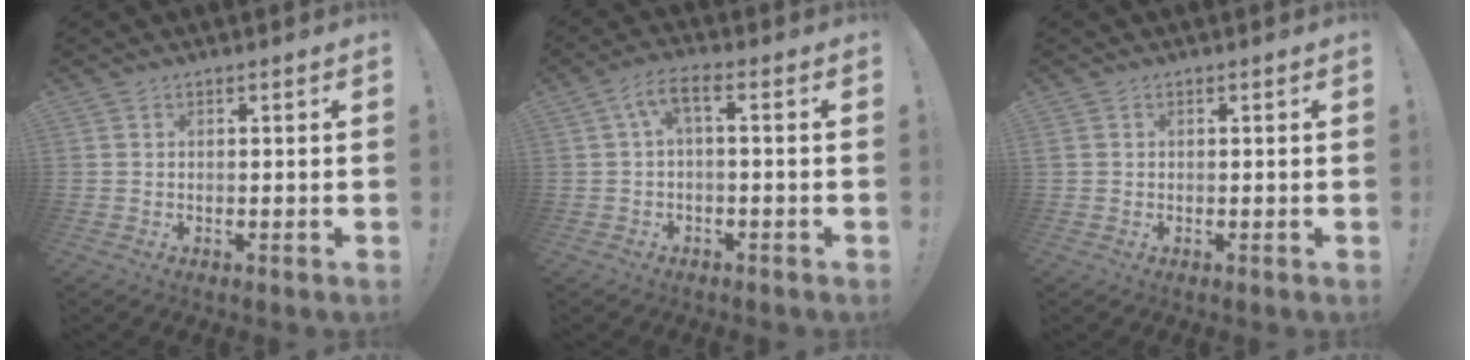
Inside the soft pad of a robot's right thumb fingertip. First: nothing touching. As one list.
[{"total": 5.4, "force": [0.0, 1.3, 5.3], "torque": [-0.104, -0.002, -0.001]}, {"total": 0.8, "force": [0.0, 0.7, 0.2], "torque": [-0.005, 0.003, 0.001]}]